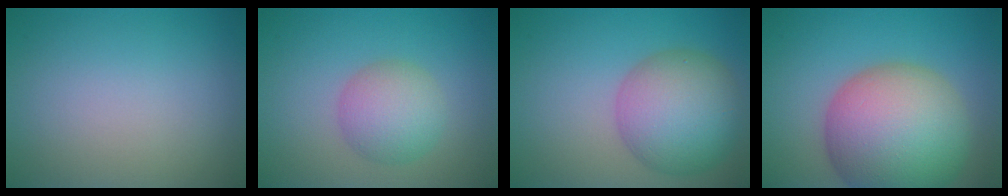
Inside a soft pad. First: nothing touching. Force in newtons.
{"total": 4.3, "press": 4.3, "slide": 0.1}
{"total": 8.1, "press": 8.1, "slide": 0.3}
{"total": 13.9, "press": 13.9, "slide": 0.9}